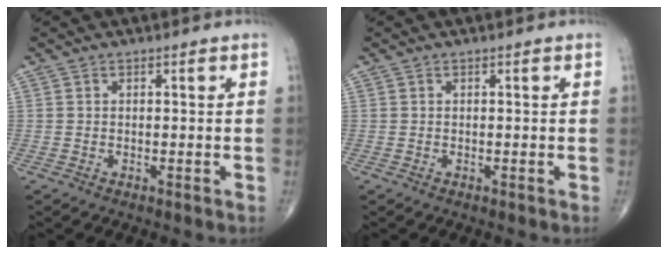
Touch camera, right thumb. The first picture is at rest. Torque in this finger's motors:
{"motor_torque": [0.00, 0.00, 0.00, 0.00, 0.00]}